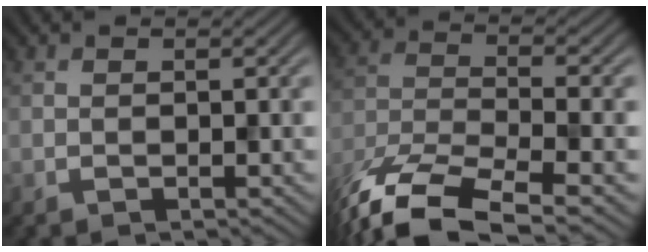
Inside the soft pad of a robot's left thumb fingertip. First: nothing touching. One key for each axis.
{"total": 12.8, "fx": -9.4, "fy": 4.5, "fz": 7.4, "tx": -0.185, "ty": -0.029, "tz": -0.157}